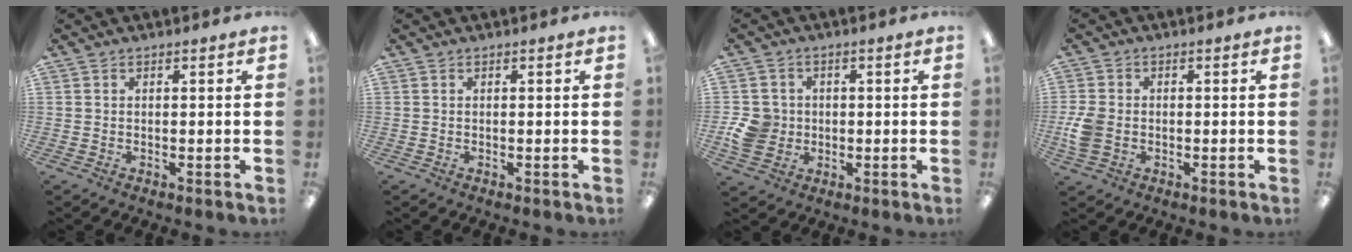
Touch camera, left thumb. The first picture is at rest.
{"total": 0.0}
{"total": 7.4, "force": [-0.8, 6.8, 2.7], "torque": [-0.058, 0.014, -0.013]}
{"total": 6.3, "force": [-1.1, 4.9, 3.8], "torque": [-0.074, 0.006, -0.020]}